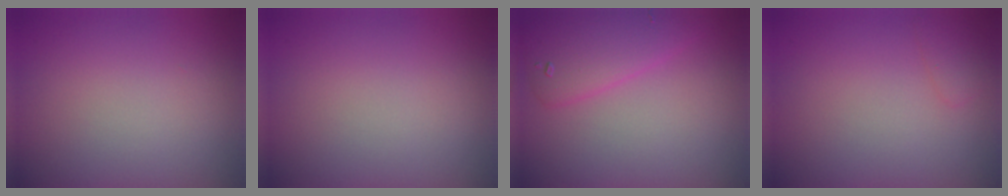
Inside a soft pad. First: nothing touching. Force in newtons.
{"total": 0.0}
{"total": 3.7, "press": 3.7, "slide": 0.2}
{"total": 1.0, "press": 1.0, "slide": 0.1}